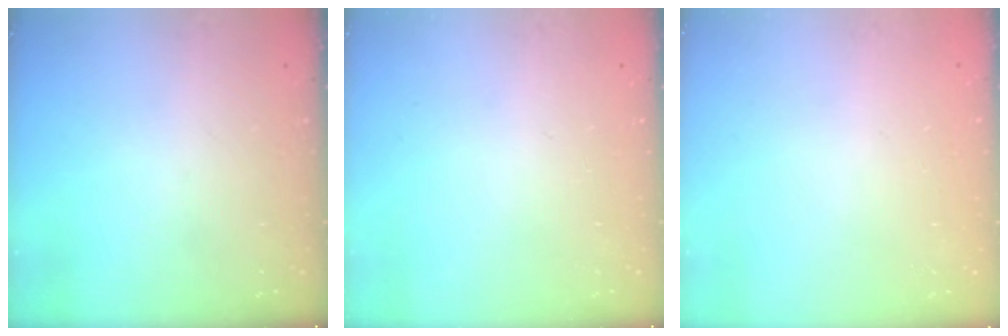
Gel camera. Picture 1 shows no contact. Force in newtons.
{"total": 0.0}
{"total": 0.0}